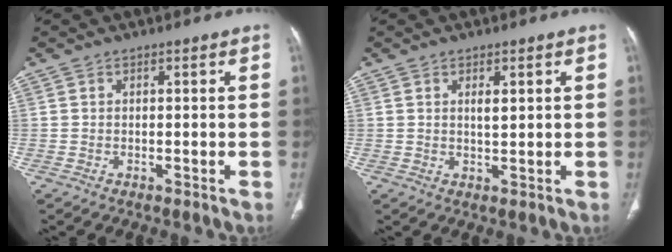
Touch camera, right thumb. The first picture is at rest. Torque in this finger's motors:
{"motor_torque": [0.26, -0.36, -0.27, 0.08, 0.09]}